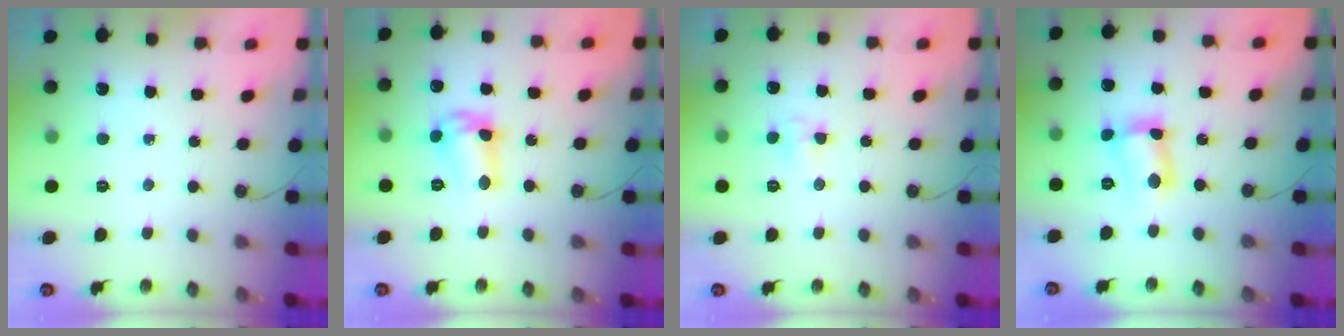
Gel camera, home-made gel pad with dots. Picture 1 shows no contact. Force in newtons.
{"total": 10.5, "press": 10.4, "slide": 0.7}
{"total": 3.1, "press": 3.0, "slide": 0.9}
{"total": 8.5, "press": 8.5, "slide": 0.4}